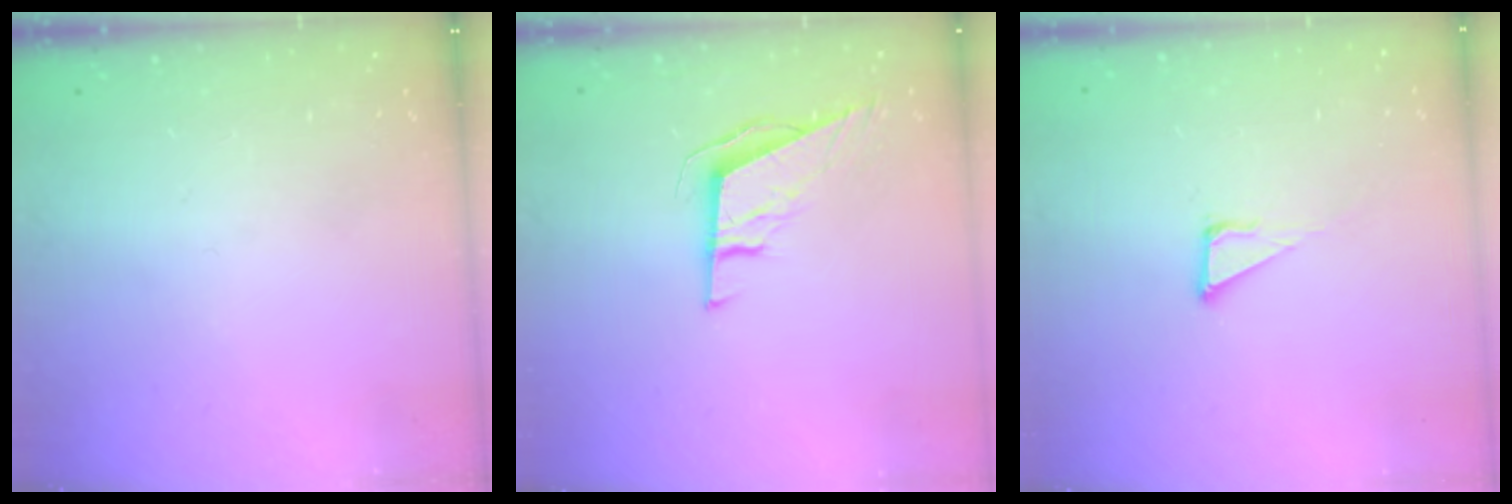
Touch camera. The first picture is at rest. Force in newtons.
{"total": 6.9, "press": 6.3, "slide": 2.8}
{"total": 3.8, "press": 3.7, "slide": 0.2}